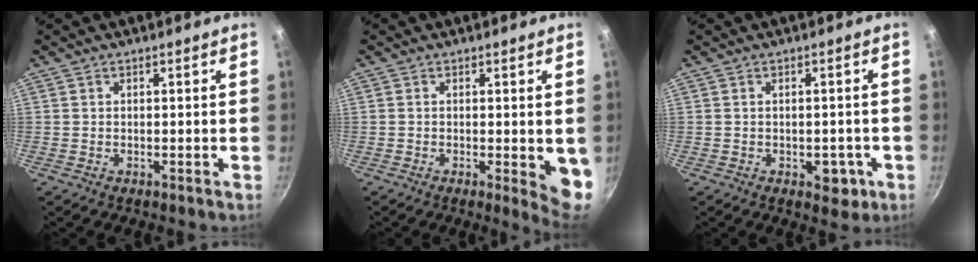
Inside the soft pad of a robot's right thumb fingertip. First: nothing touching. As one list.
[{"total": 5.8, "force": [-0.4, 1.7, 5.6], "torque": [-0.059, -0.012, -0.005]}, {"total": 4.3, "force": [-1.5, 2.7, 3.0], "torque": [-0.020, 0.008, -0.011]}]